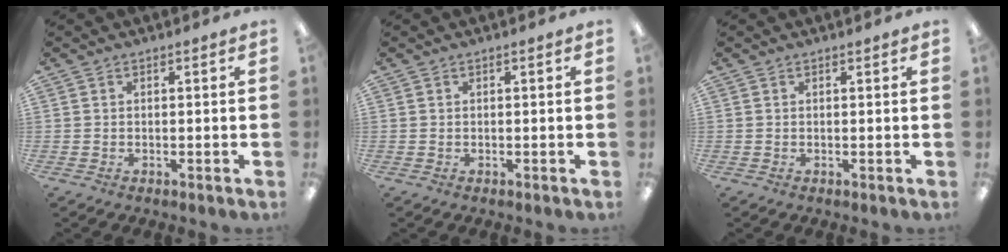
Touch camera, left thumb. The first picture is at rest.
{"total": 0.0}
{"total": 0.0}